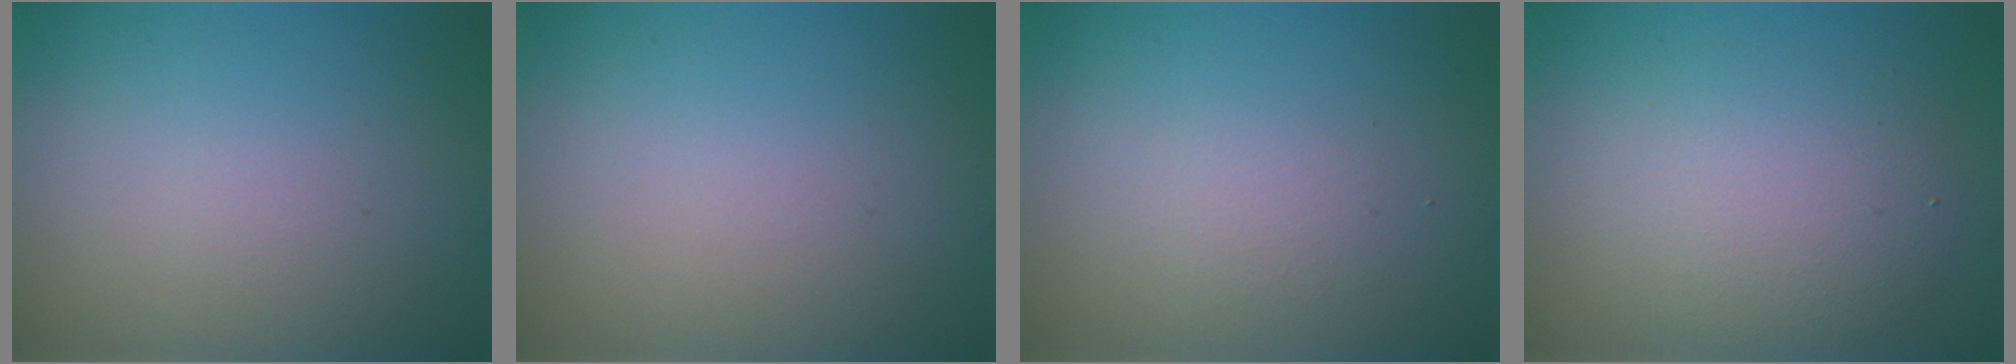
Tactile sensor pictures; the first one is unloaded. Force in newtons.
{"total": 0.0}
{"total": 1.3, "press": 1.3, "slide": 0.0}
{"total": 4.3, "press": 4.3, "slide": 0.2}